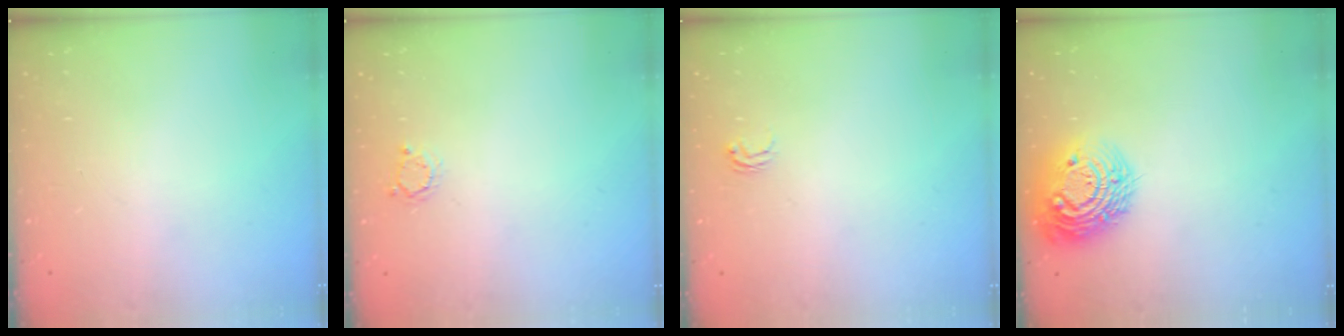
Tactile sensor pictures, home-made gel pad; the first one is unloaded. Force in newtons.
{"total": 2.5, "press": 2.5, "slide": 0.4}
{"total": 2.1, "press": 2.1, "slide": 0.2}
{"total": 15.5, "press": 15.4, "slide": 1.0}